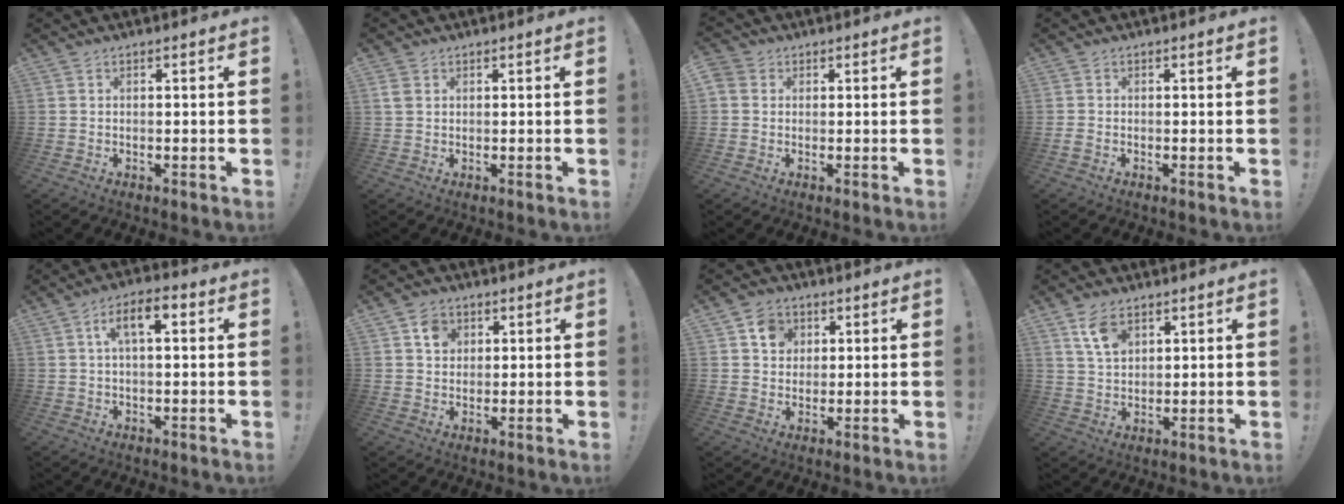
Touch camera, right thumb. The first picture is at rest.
{"total": 2.6, "force": [1.1, 1.8, 1.5], "torque": [-0.028, 0.002, 0.023]}
{"total": 3.1, "force": [0.9, 2.7, 1.3], "torque": [-0.020, 0.002, 0.018]}
{"total": 1.2, "force": [-0.6, 0.2, 1.0], "torque": [-0.025, 0.003, -0.008]}
{"total": 7.9, "force": [2.1, 3.3, 6.9], "torque": [-0.116, 0.012, 0.031]}
{"total": 5.6, "force": [2.6, 4.7, 1.7], "torque": [-0.017, -0.006, 0.044]}
{"total": 7.3, "force": [3.0, 6.3, 2.2], "torque": [-0.031, -0.008, 0.058]}
{"total": 7.2, "force": [4.1, 4.2, 4.3], "torque": [-0.078, -0.013, 0.077]}